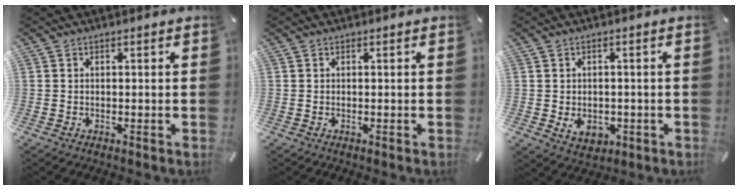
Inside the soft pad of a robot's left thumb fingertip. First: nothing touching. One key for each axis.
{"total": 0.0}
{"total": 4.6, "fx": -0.9, "fy": 3.8, "fz": 2.4, "tx": -0.038, "ty": -0.003, "tz": -0.018}